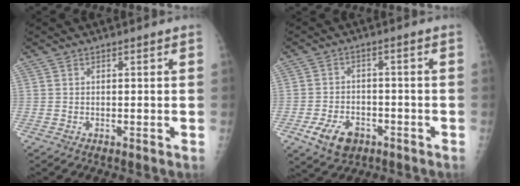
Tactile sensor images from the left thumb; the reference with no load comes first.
{"total": 7.6, "force": [-3.8, 5.0, 4.3], "torque": [-0.068, 0.021, -0.059]}